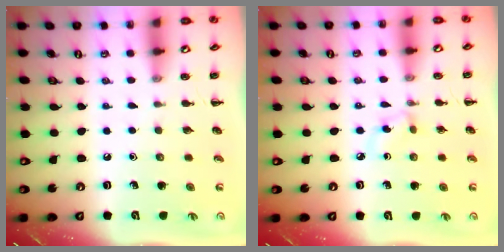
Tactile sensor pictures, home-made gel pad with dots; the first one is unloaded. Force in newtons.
{"total": 2.9, "press": 2.7, "slide": 1.2}